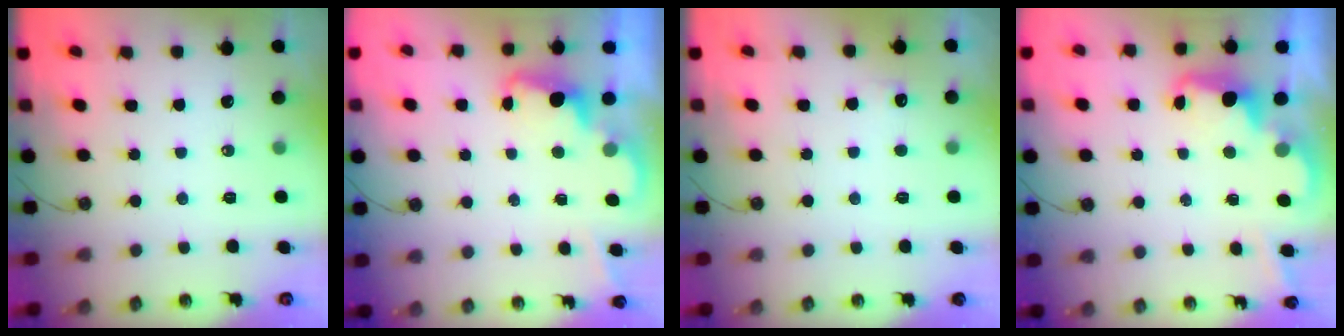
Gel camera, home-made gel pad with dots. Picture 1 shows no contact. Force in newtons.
{"total": 2.3, "press": 2.3, "slide": 0.5}
{"total": 5.3, "press": 5.2, "slide": 1.2}
{"total": 2.3, "press": 2.2, "slide": 0.5}